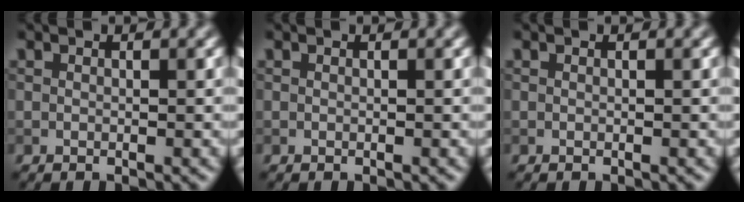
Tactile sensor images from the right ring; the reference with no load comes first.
{"total": 0.0}
{"total": 0.0}